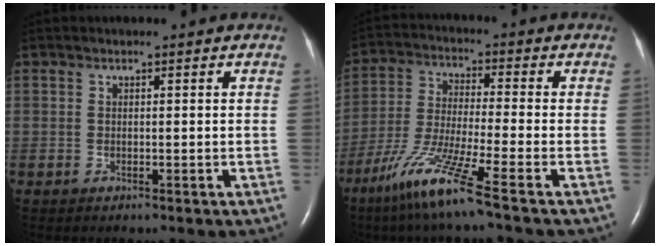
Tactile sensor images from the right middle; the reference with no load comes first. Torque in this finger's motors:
{"motor_torque": [1.11, -1.03, 0.28, 0.15]}